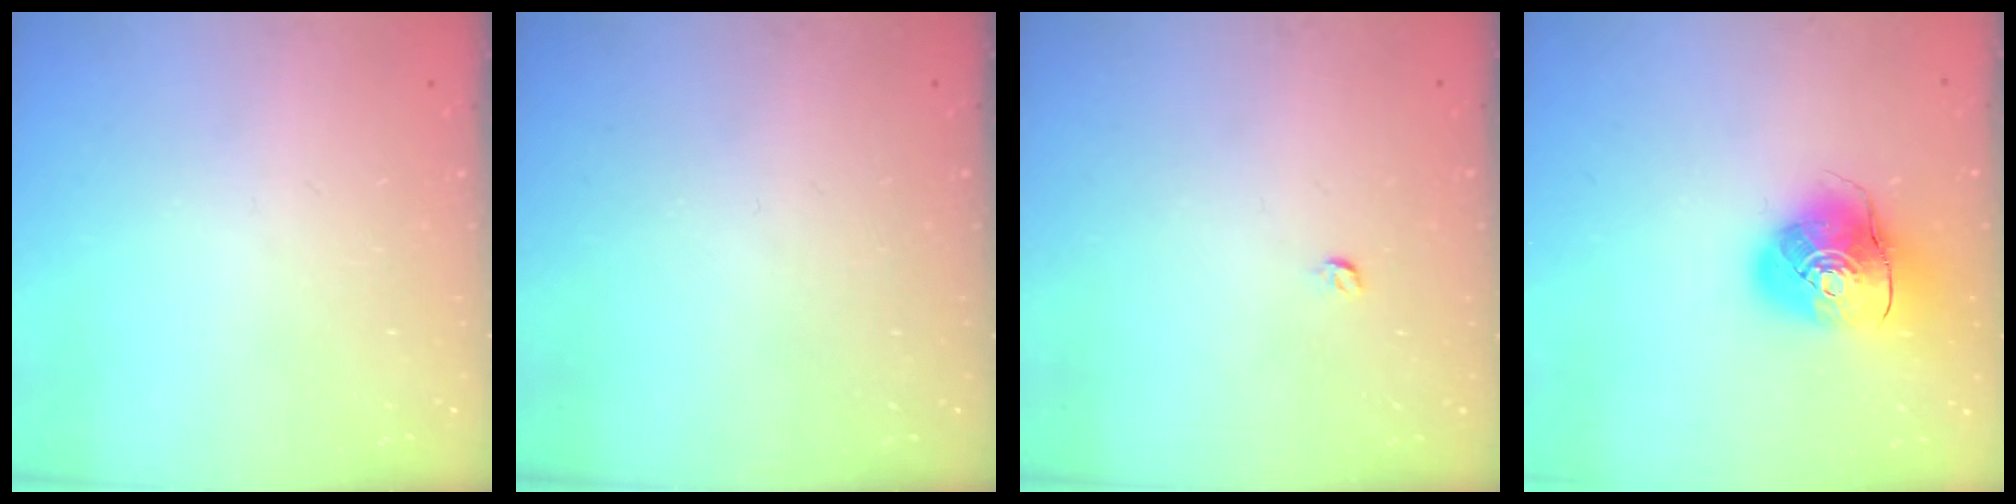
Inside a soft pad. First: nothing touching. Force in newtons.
{"total": 0.0}
{"total": 3.0, "press": 2.9, "slide": 0.4}
{"total": 10.9, "press": 10.7, "slide": 1.8}